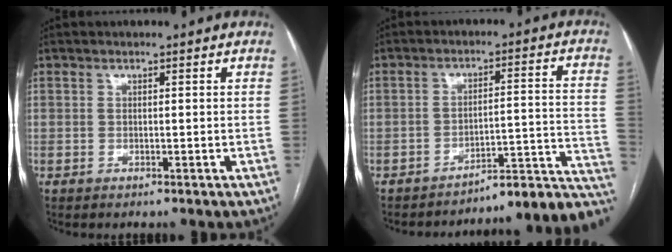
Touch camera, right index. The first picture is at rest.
{"total": 13.3, "force": [-11.7, 1.6, 6.1], "torque": [-0.022, 0.054, -0.145]}